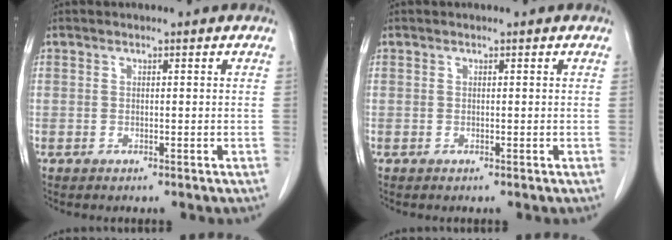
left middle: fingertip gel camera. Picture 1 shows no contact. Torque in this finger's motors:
{"motor_torque": [-0.02, 0.02, 0.01, 0.00]}